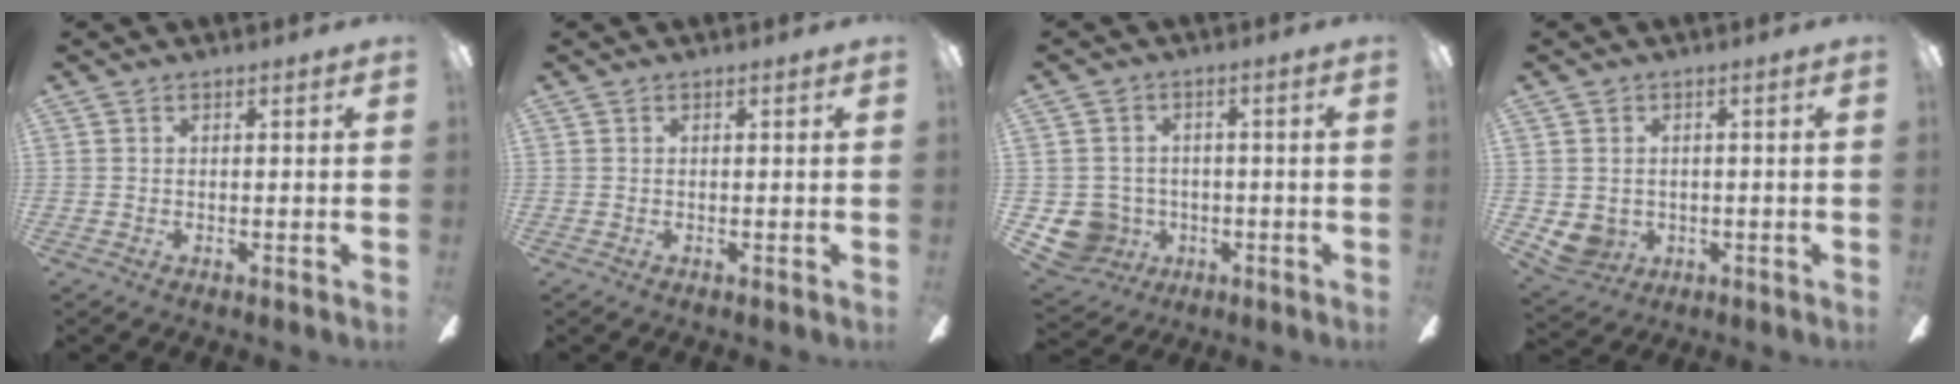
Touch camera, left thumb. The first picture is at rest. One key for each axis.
{"total": 0.0}
{"total": 7.8, "fx": -2.1, "fy": 7.4, "fz": 1.4, "tx": -0.060, "ty": 0.012, "tz": -0.036}
{"total": 5.1, "fx": -0.6, "fy": 4.9, "fz": 1.2, "tx": -0.043, "ty": 0.000, "tz": -0.012}